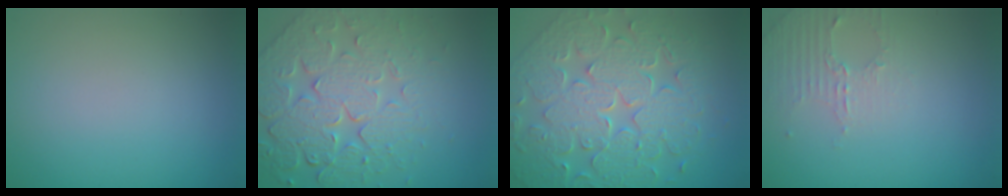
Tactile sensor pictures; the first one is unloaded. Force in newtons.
{"total": 8.1, "press": 5.7, "slide": 5.7}
{"total": 9.8, "press": 7.0, "slide": 6.8}
{"total": 2.2, "press": 2.1, "slide": 0.6}